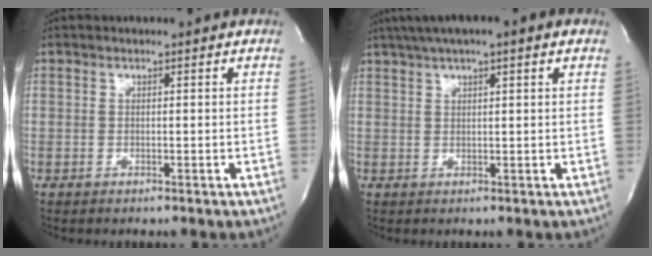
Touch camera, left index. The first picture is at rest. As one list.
[{"total": 9.3, "force": [6.1, 1.3, 6.8], "torque": [-0.112, 0.041, 0.089]}]